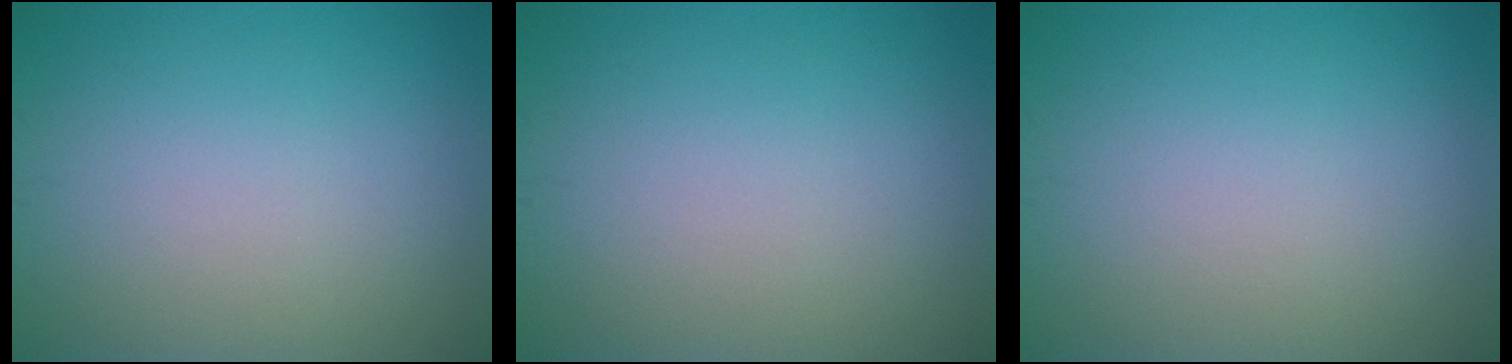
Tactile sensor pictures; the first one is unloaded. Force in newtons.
{"total": 0.0}
{"total": 0.0}